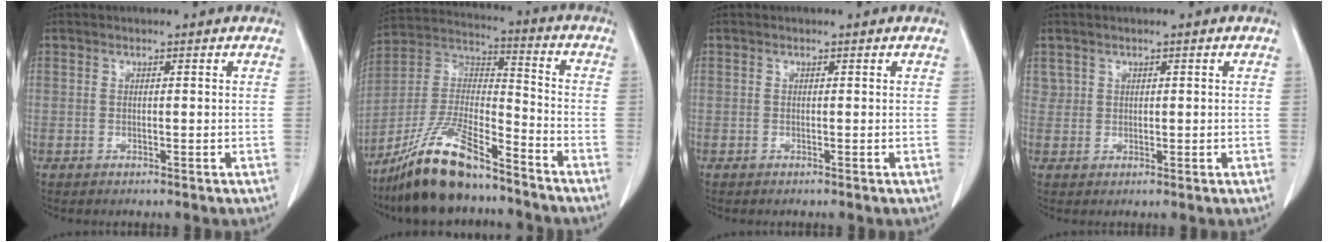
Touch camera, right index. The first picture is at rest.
{"total": 16.0, "force": [-12.6, 3.3, 9.4], "torque": [-0.192, -0.004, -0.232]}
{"total": 0.0}
{"total": 1.3, "force": [0.6, 1.1, 0.2], "torque": [0.005, 0.004, 0.010]}